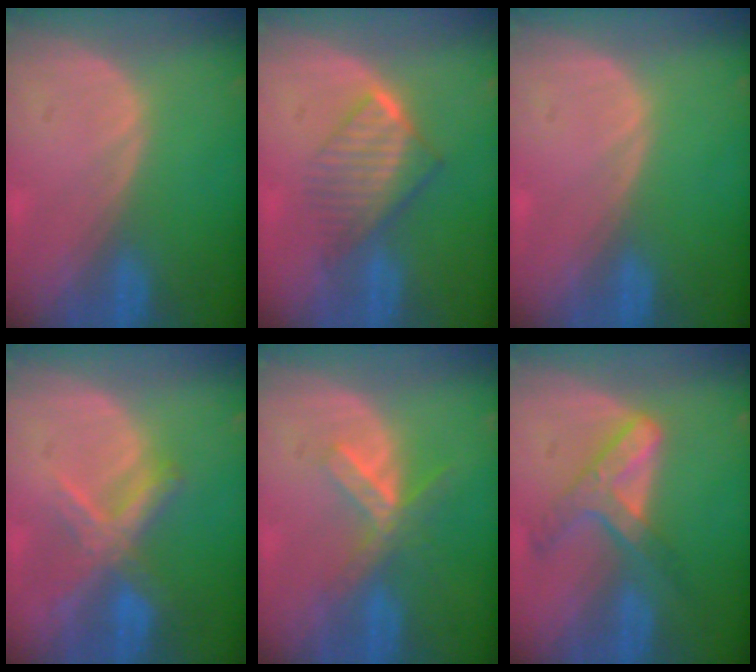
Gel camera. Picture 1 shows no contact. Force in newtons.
{"total": 6.7, "press": 6.1, "slide": 2.8}
{"total": 0.0}
{"total": 7.3, "press": 6.2, "slide": 4.0}
{"total": 5.2, "press": 5.1, "slide": 1.0}
{"total": 6.9, "press": 5.9, "slide": 3.5}